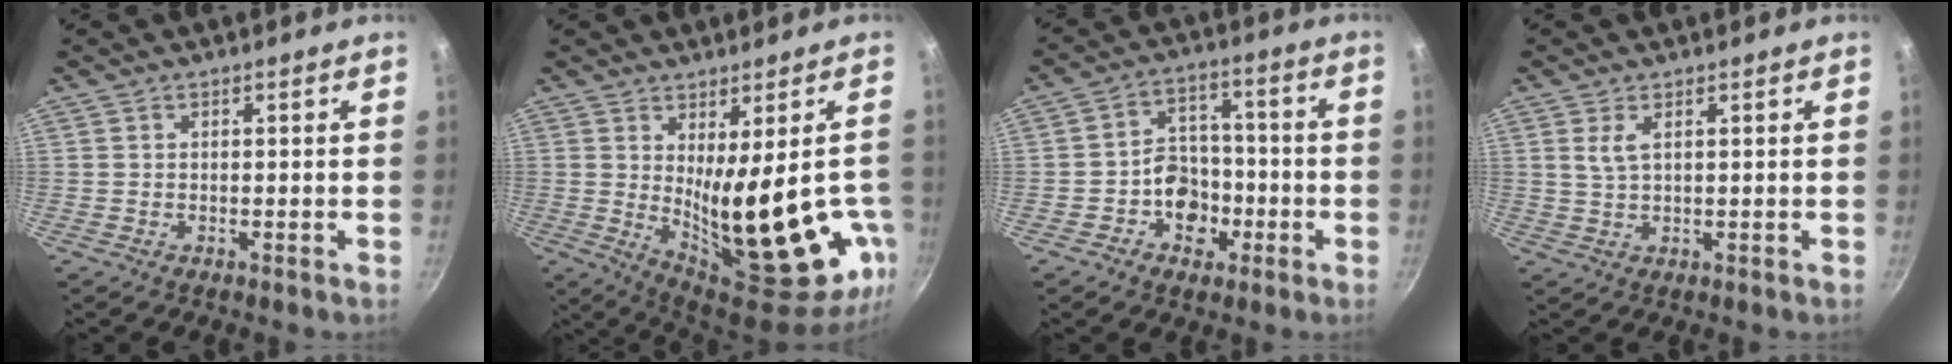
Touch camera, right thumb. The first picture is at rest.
{"total": 22.3, "force": [-2.8, 7.7, 20.7], "torque": [-0.266, -0.048, -0.008]}
{"total": 8.7, "force": [-3.1, 7.0, 4.2], "torque": [-0.021, 0.036, -0.054]}
{"total": 2.8, "force": [1.0, 1.1, 2.3], "torque": [-0.048, -0.006, 0.024]}